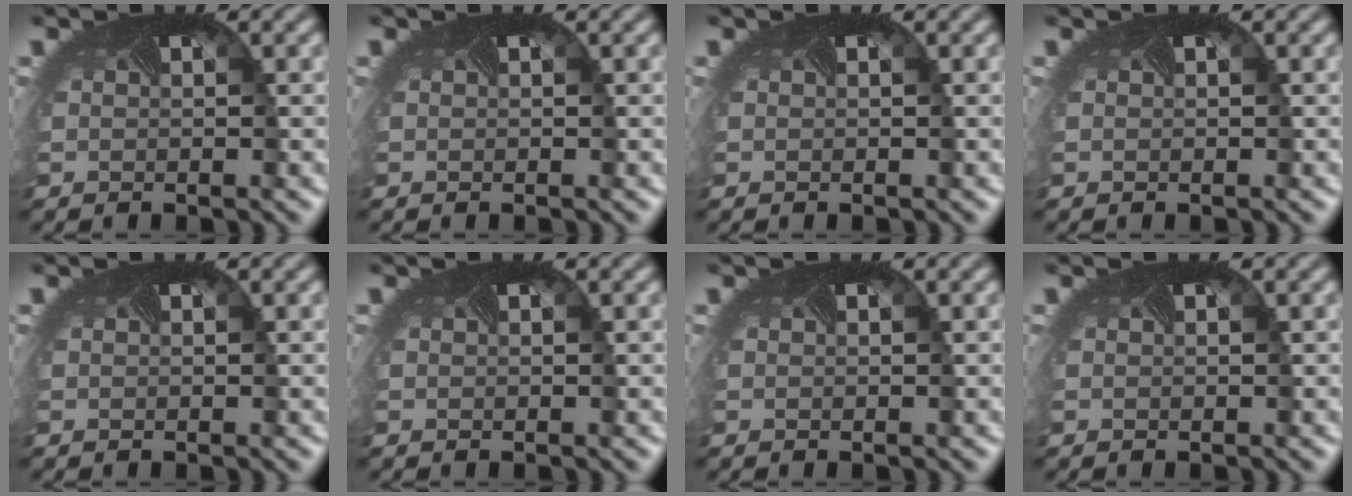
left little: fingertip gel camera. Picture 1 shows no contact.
{"total": 0.0}
{"total": 0.0}
{"total": 0.0}
{"total": 0.0}
{"total": 0.0}
{"total": 0.0}
{"total": 0.0}